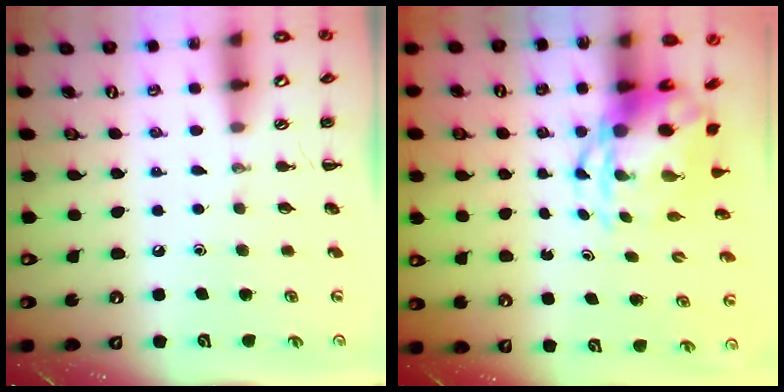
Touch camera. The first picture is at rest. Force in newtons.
{"total": 6.3, "press": 6.0, "slide": 2.0}